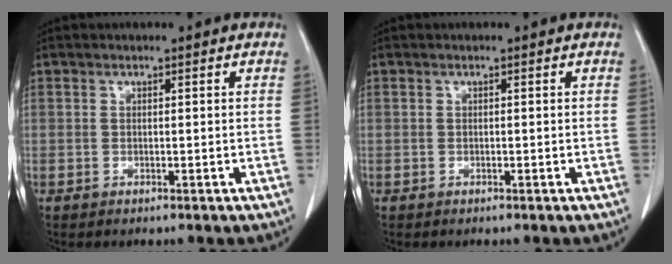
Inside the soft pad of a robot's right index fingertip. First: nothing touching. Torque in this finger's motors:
{"motor_torque": [0.00, 0.00, 0.00, 0.00]}